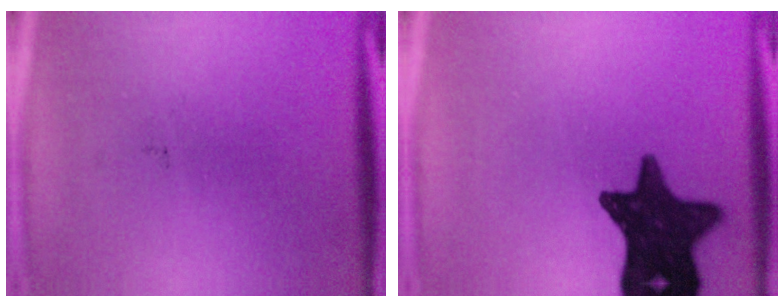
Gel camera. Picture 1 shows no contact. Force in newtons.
{"total": 14.7}